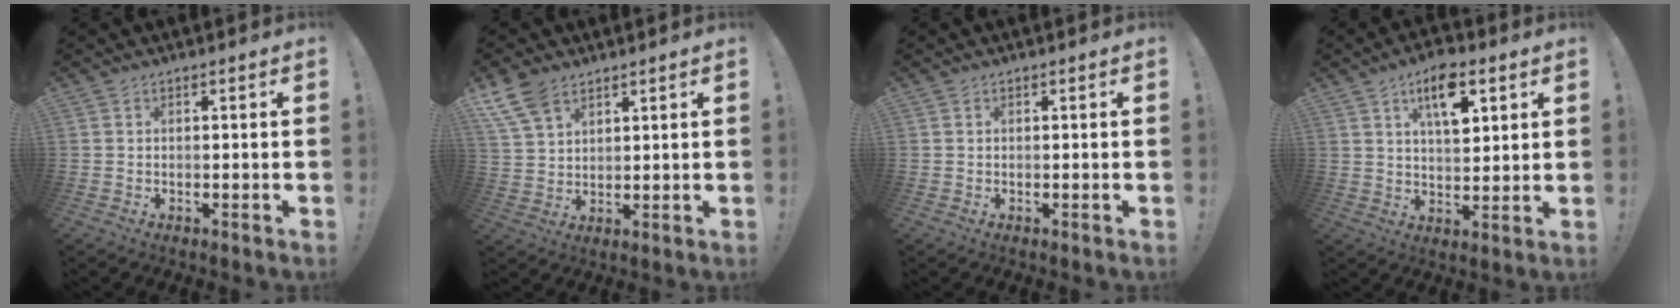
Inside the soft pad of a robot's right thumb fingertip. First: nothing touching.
{"total": 9.1, "force": [6.1, 5.1, 4.4], "torque": [-0.097, -0.022, 0.122]}
{"total": 0.0}
{"total": 11.3, "force": [5.5, 5.2, 8.4], "torque": [-0.125, -0.010, 0.091]}